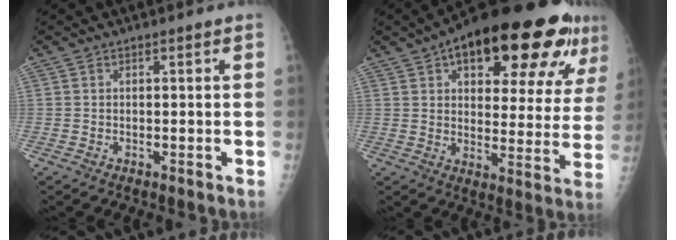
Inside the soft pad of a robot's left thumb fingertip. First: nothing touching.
{"total": 26.4, "force": [13.7, 10.6, 20.0], "torque": [-0.250, -0.004, 0.192]}